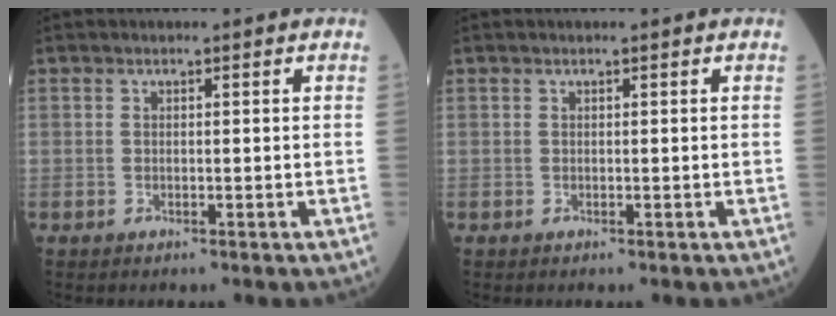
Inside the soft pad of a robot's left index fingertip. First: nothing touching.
{"total": 0.0}